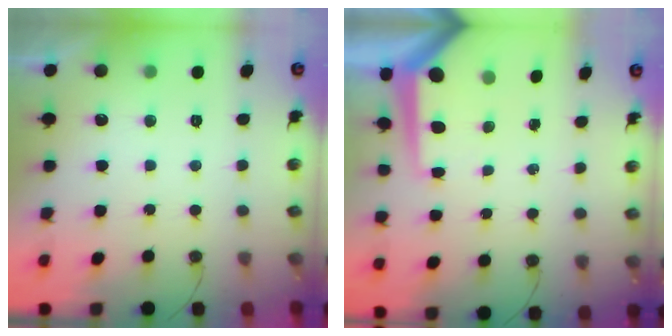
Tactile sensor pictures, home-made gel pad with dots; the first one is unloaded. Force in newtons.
{"total": 7.4, "press": 7.4, "slide": 0.7}